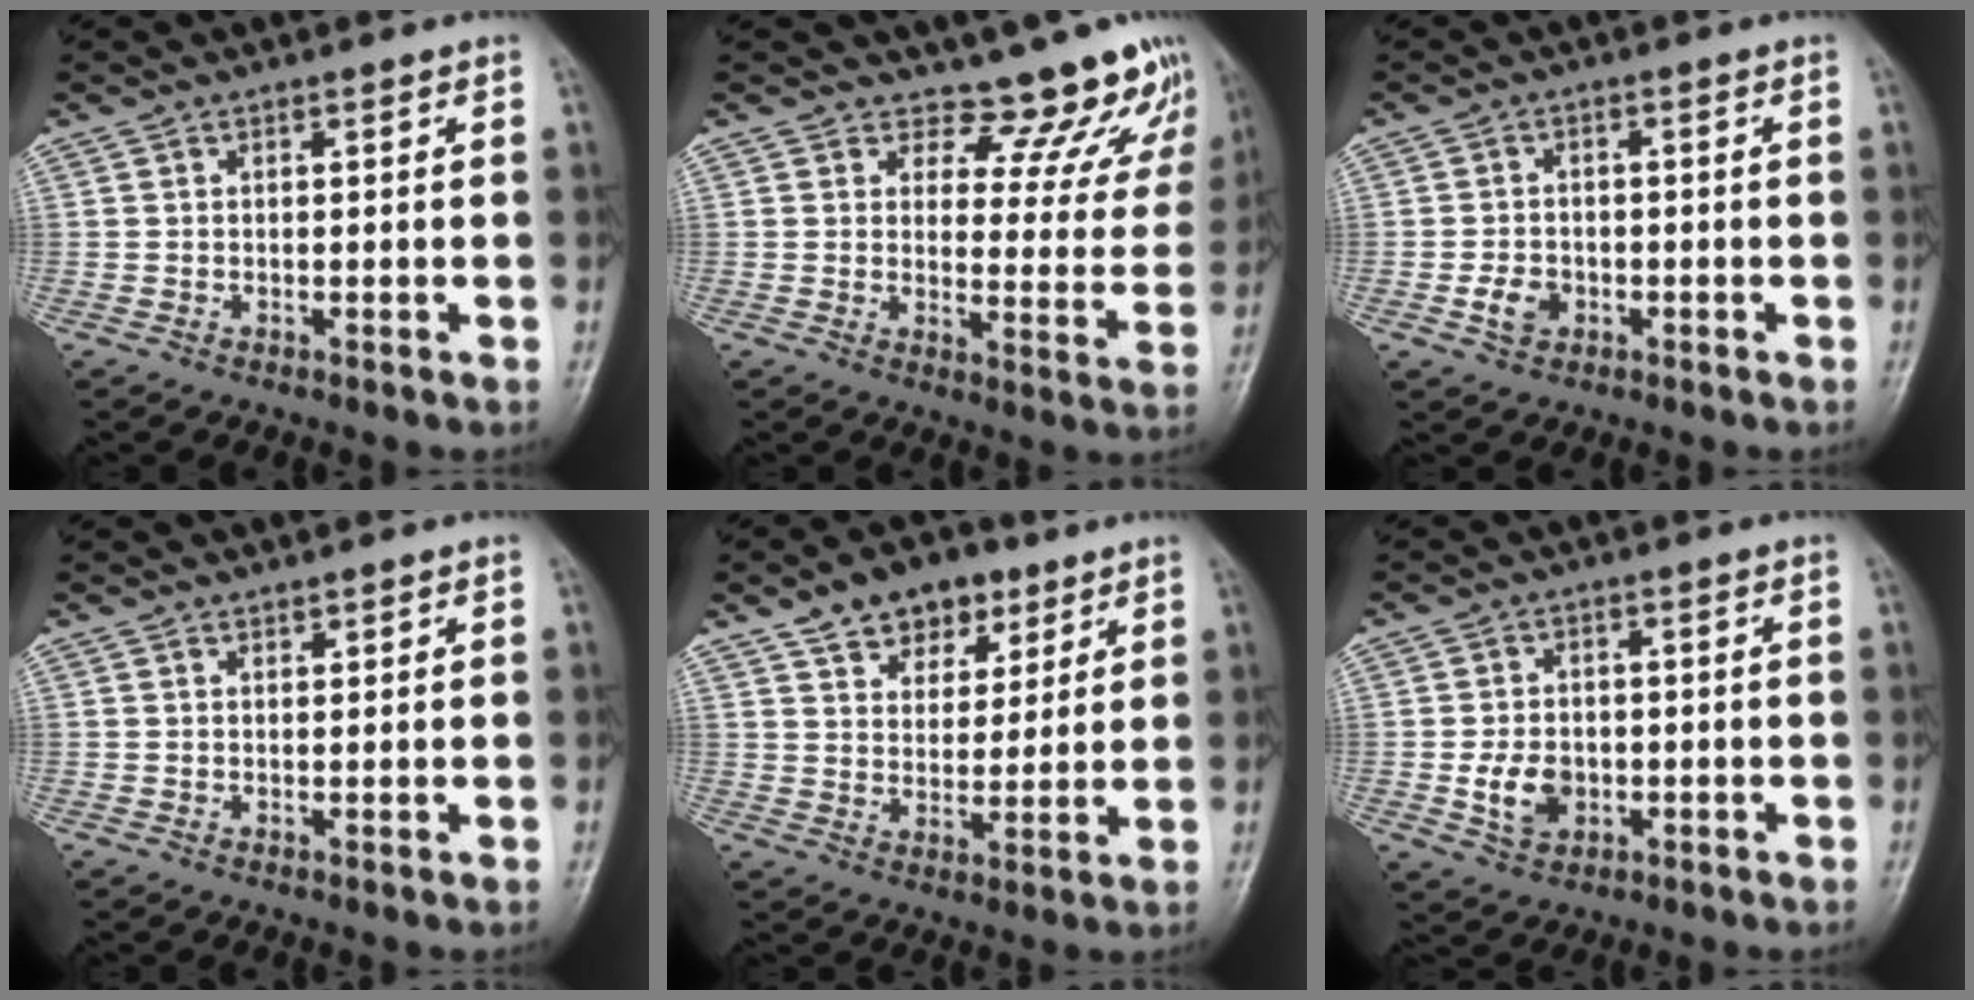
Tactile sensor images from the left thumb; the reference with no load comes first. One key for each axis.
{"total": 11.6, "fx": 10.7, "fy": 4.0, "fz": 1.7, "tx": 0.021, "ty": -0.097, "tz": 0.116}
{"total": 3.9, "fx": -1.4, "fy": 3.0, "fz": 2.0, "tx": -0.029, "ty": 0.007, "tz": -0.024}
{"total": 0.7, "fx": 0.7, "fy": 0.3, "fz": 0.1, "tx": 0.001, "ty": -0.006, "tz": 0.010}
{"total": 10.6, "fx": 6.5, "fy": 6.8, "fz": 4.9, "tx": -0.040, "ty": -0.027, "tz": 0.105}
{"total": 6.2, "fx": -1.1, "fy": 4.7, "fz": 3.8, "tx": -0.052, "ty": 0.001, "tz": -0.015}